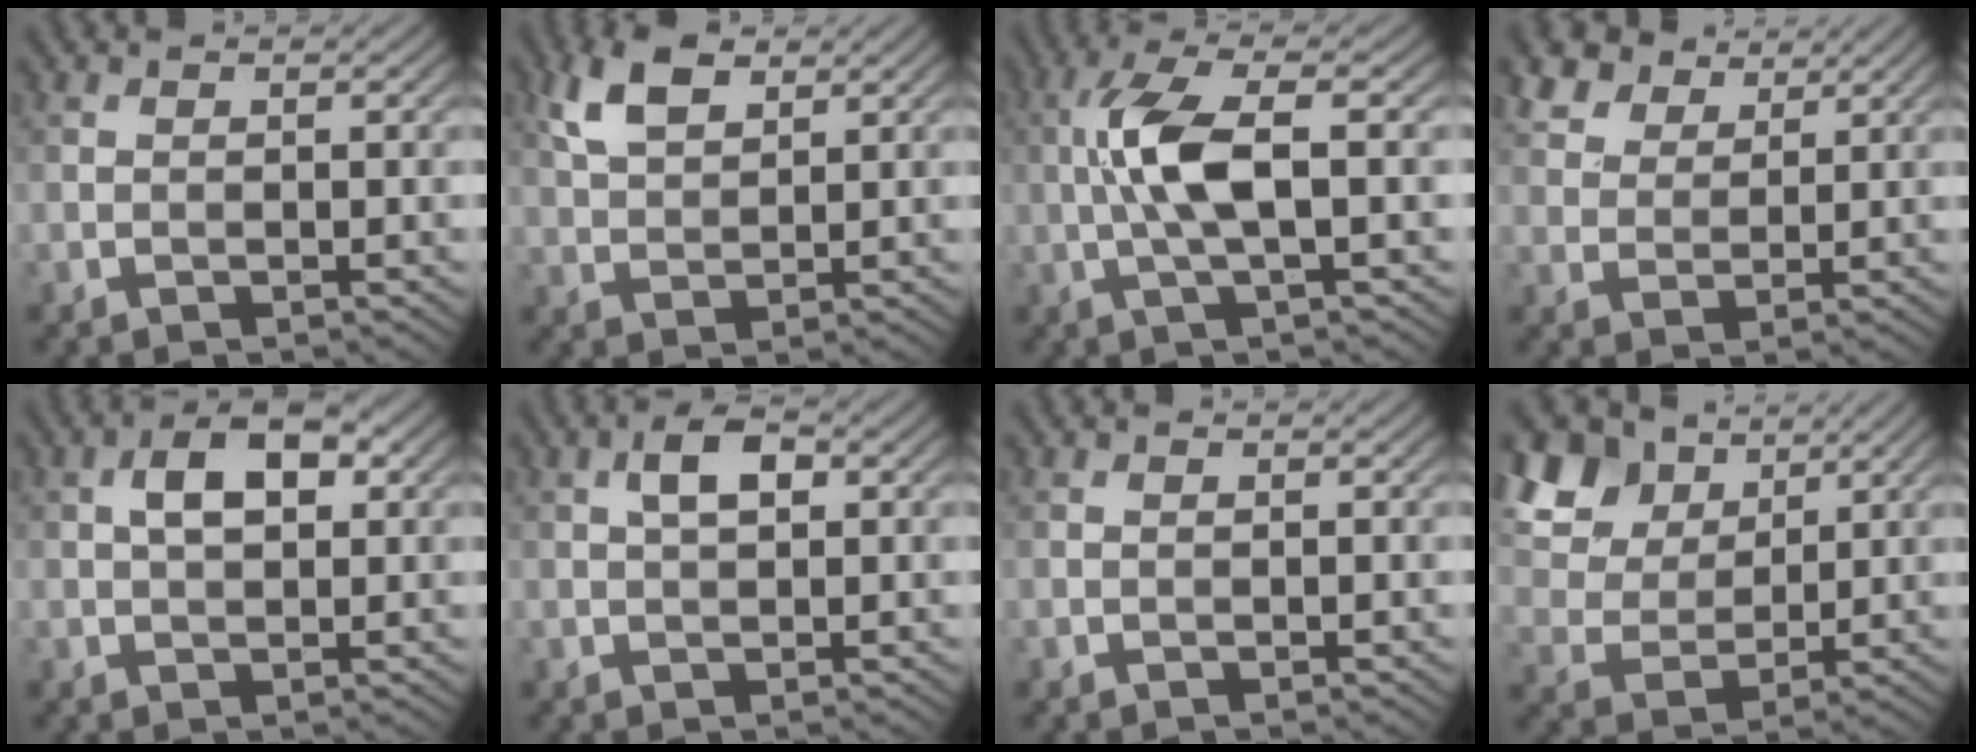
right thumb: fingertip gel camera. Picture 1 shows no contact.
{"total": 5.9, "force": [3.2, 2.9, 4.0], "torque": [-0.094, 0.008, 0.064]}
{"total": 7.1, "force": [0.2, 1.7, 6.9], "torque": [-0.150, 0.016, -0.003]}
{"total": 6.8, "force": [5.1, 3.6, 2.6], "torque": [-0.076, -0.007, 0.107]}
{"total": 5.4, "force": [1.4, 2.9, 4.4], "torque": [-0.076, 0.009, 0.020]}
{"total": 3.6, "force": [1.1, 1.8, 2.9], "torque": [-0.057, 0.010, 0.016]}
{"total": 0.0}
{"total": 14.0, "force": [7.8, 9.0, 7.4], "torque": [-0.222, 0.029, 0.164]}